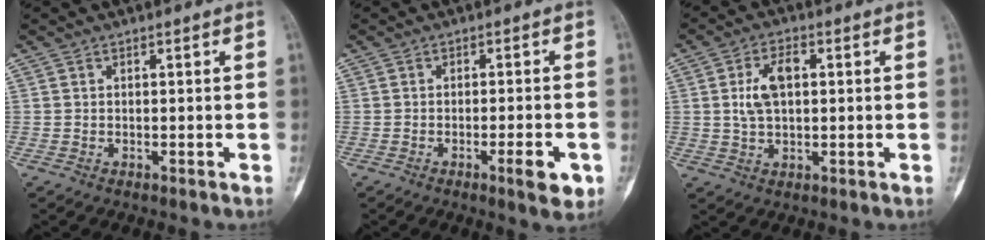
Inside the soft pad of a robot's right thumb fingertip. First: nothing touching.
{"total": 5.2, "force": [-2.2, 1.2, 4.6], "torque": [-0.058, 0.003, -0.026]}
{"total": 6.9, "force": [1.1, 3.9, 5.6], "torque": [-0.104, 0.009, 0.021]}